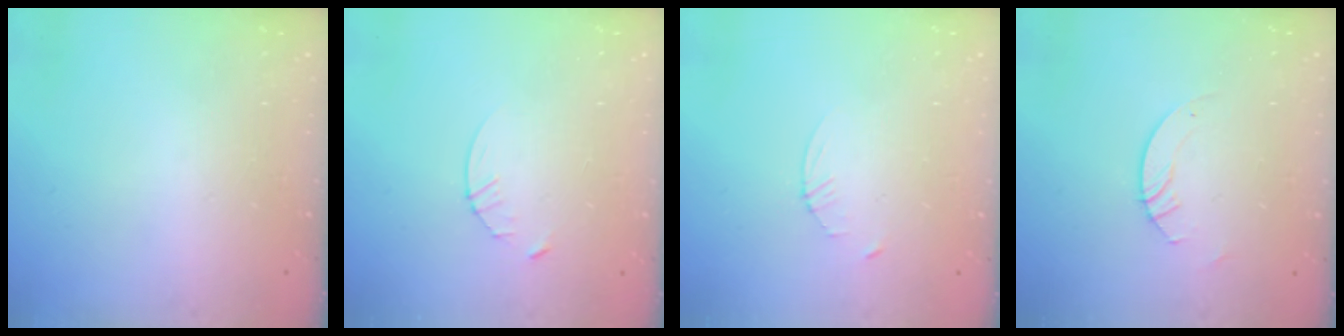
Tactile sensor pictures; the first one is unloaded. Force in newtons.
{"total": 3.3, "press": 3.2, "slide": 0.4}
{"total": 2.3, "press": 2.3, "slide": 0.3}
{"total": 3.0, "press": 3.0, "slide": 0.3}